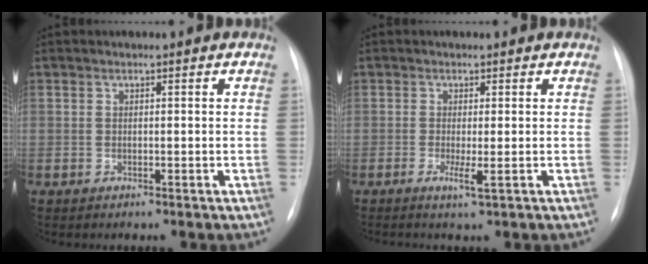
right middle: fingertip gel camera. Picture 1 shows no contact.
{"total": 1.8, "force": [-0.4, -0.4, 1.7], "torque": [-0.032, -0.007, -0.009]}